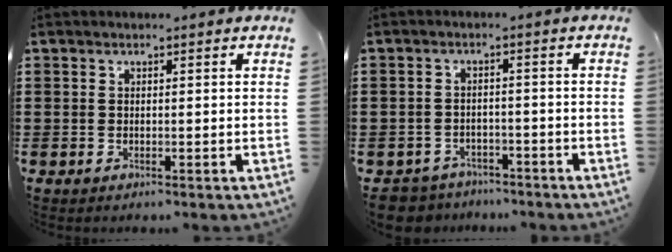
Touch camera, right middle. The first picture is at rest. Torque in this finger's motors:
{"motor_torque": [0.00, 0.00, 0.00, 0.01]}